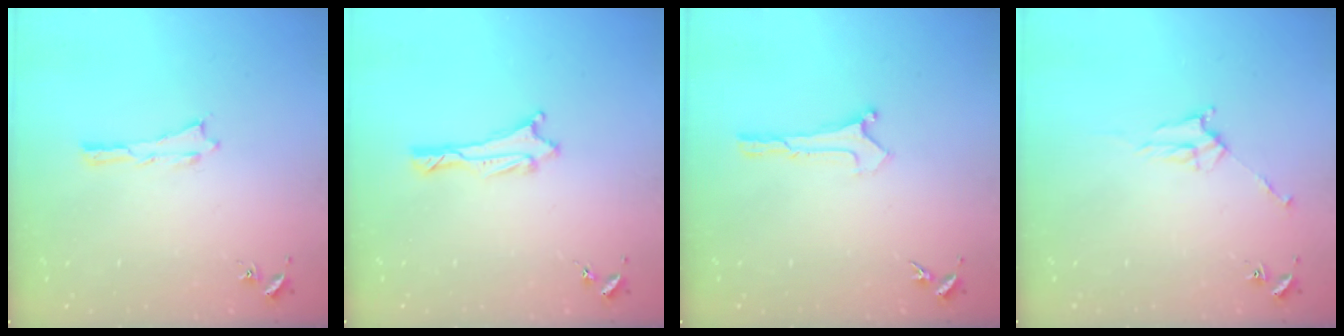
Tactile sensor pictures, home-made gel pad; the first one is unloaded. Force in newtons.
{"total": 1.1, "press": 1.1, "slide": 0.1}
{"total": 0.0}
{"total": 3.7, "press": 3.6, "slide": 0.5}